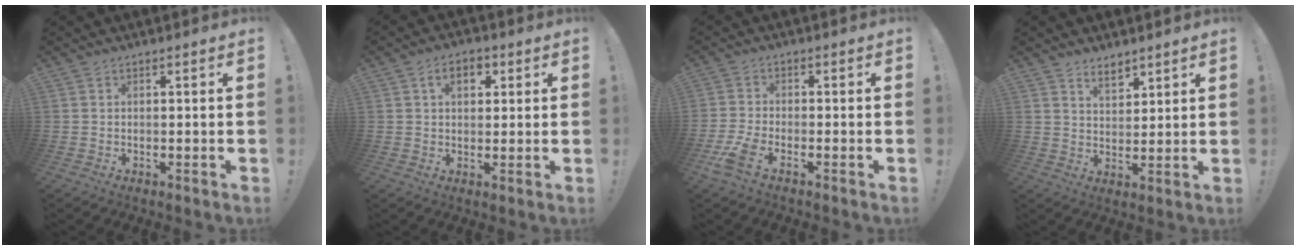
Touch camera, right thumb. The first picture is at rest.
{"total": 5.8, "force": [2.1, 3.7, 4.0], "torque": [-0.053, 0.002, 0.032]}
{"total": 6.2, "force": [-3.9, 2.3, 4.2], "torque": [-0.110, 0.000, -0.071]}
{"total": 5.4, "force": [4.4, 2.5, 1.8], "torque": [-0.027, -0.029, 0.080]}